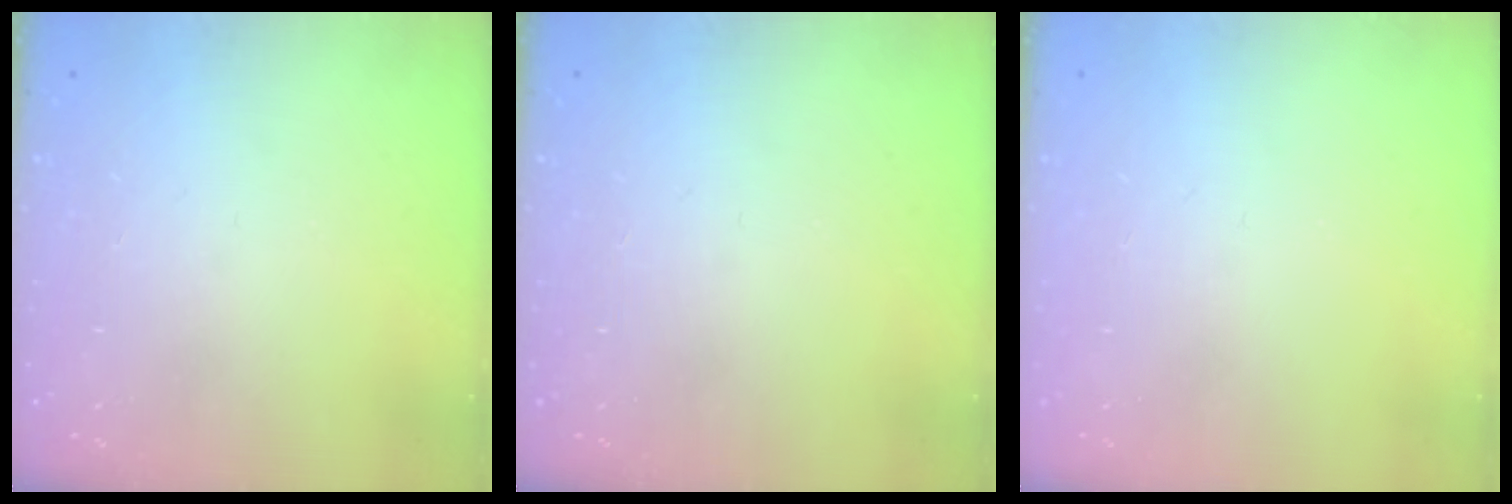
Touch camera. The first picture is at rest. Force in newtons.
{"total": 0.0}
{"total": 0.0}